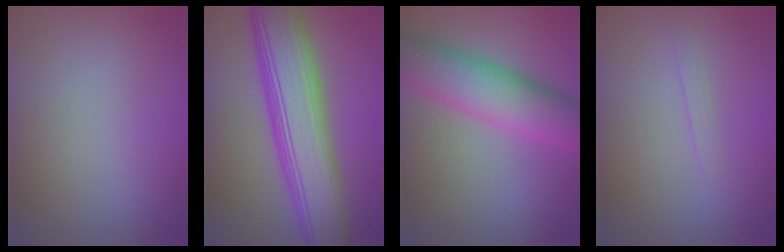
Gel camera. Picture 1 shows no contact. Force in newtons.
{"total": 10.3, "press": 10.3, "slide": 0.1}
{"total": 8.5, "press": 8.5, "slide": 0.3}
{"total": 0.7, "press": 0.7, "slide": 0.1}